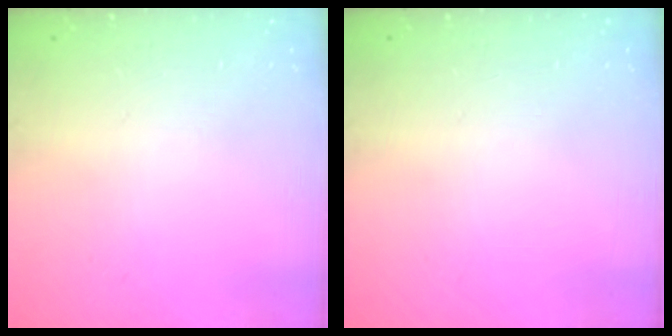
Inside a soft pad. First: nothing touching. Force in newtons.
{"total": 0.0}